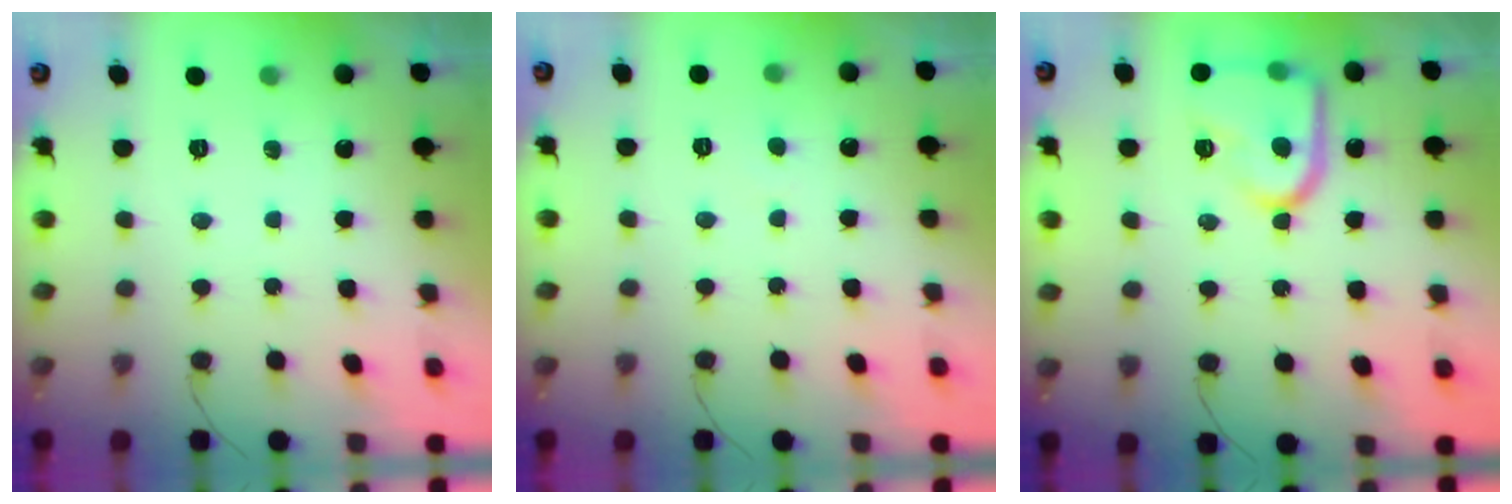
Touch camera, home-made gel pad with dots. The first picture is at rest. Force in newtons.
{"total": 2.4, "press": 2.4, "slide": 0.2}
{"total": 14.8, "press": 14.7, "slide": 1.2}